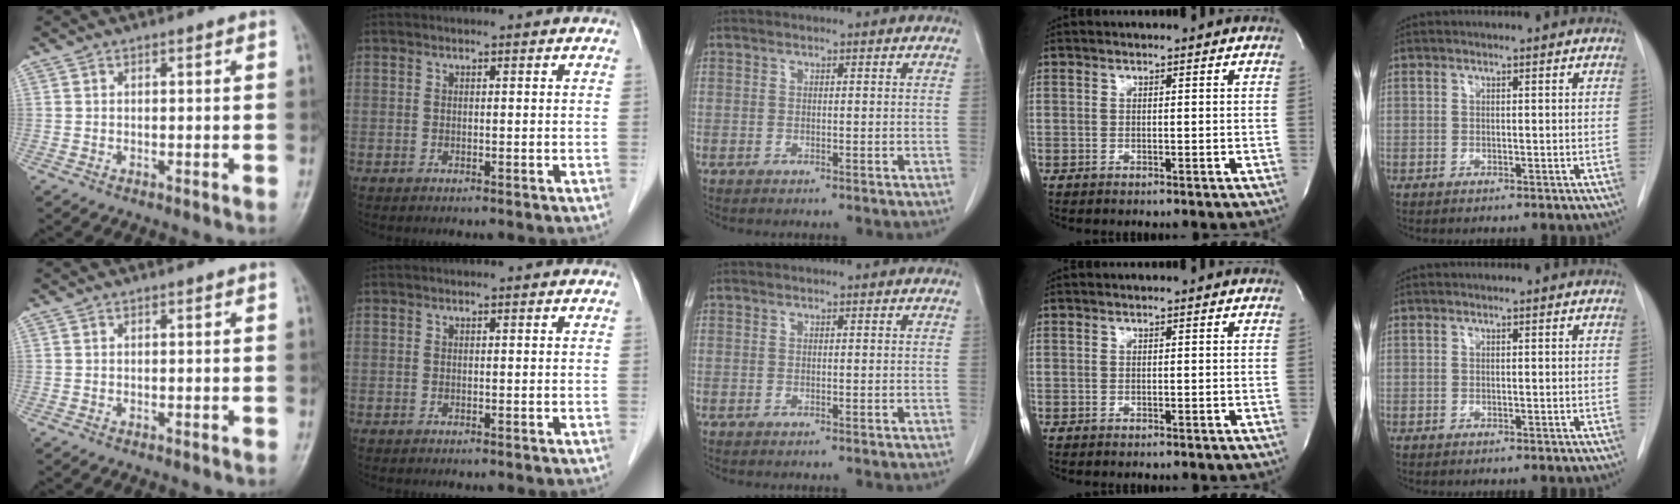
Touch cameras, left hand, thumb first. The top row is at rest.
{}